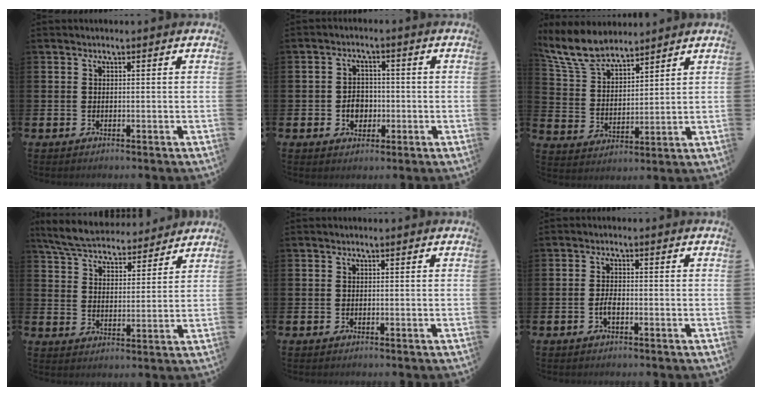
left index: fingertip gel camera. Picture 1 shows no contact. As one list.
[{"total": 3.5, "force": [-0.7, 2.9, 1.8], "torque": [-0.022, -0.001, -0.021]}, {"total": 8.0, "force": [7.2, 2.4, 2.5], "torque": [-0.085, -0.021, 0.137]}, {"total": 6.6, "force": [6.2, 1.6, 1.4], "torque": [-0.060, -0.031, 0.113]}, {"total": 0.0}, {"total": 1.9, "force": [-0.7, 0.8, 1.5], "torque": [-0.036, 0.005, -0.013]}]